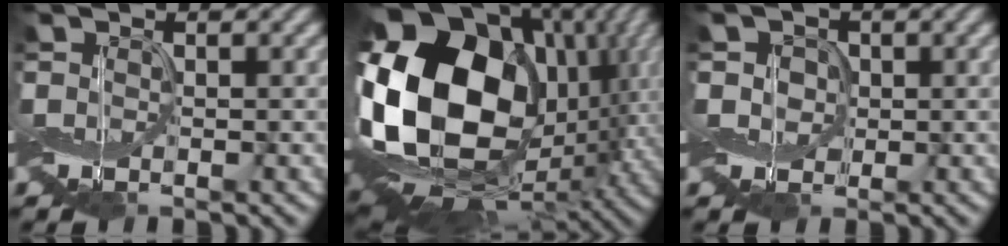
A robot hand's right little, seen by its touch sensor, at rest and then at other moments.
{"total": 19.3, "force": [1.4, 14.3, 13.0], "torque": [-0.266, 0.002, 0.038]}
{"total": 2.3, "force": [-0.1, 2.0, 1.1], "torque": [-0.027, 0.008, -0.007]}